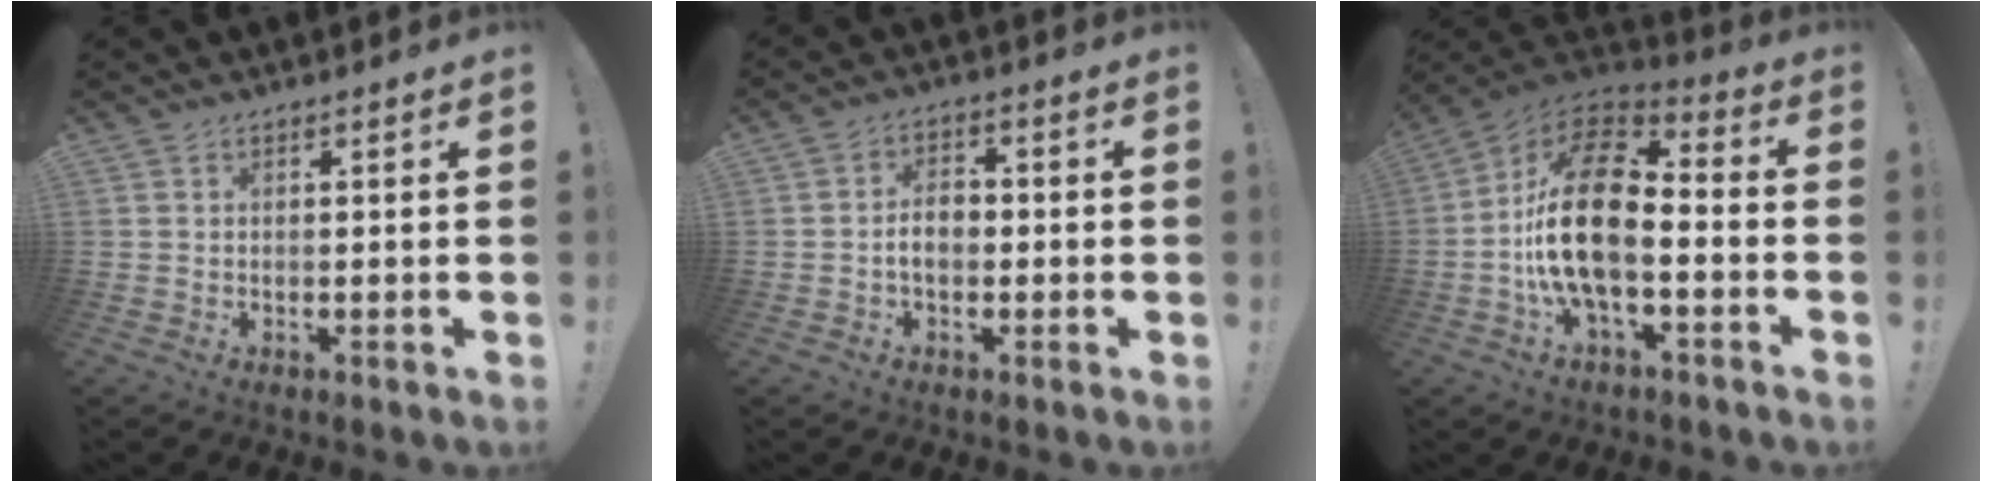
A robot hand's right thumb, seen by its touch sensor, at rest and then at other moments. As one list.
[{"total": 5.5, "force": [-1.0, 3.6, 4.1], "torque": [-0.062, 0.005, -0.021]}, {"total": 21.1, "force": [-3.5, 10.5, 18.0], "torque": [-0.356, 0.030, -0.056]}]